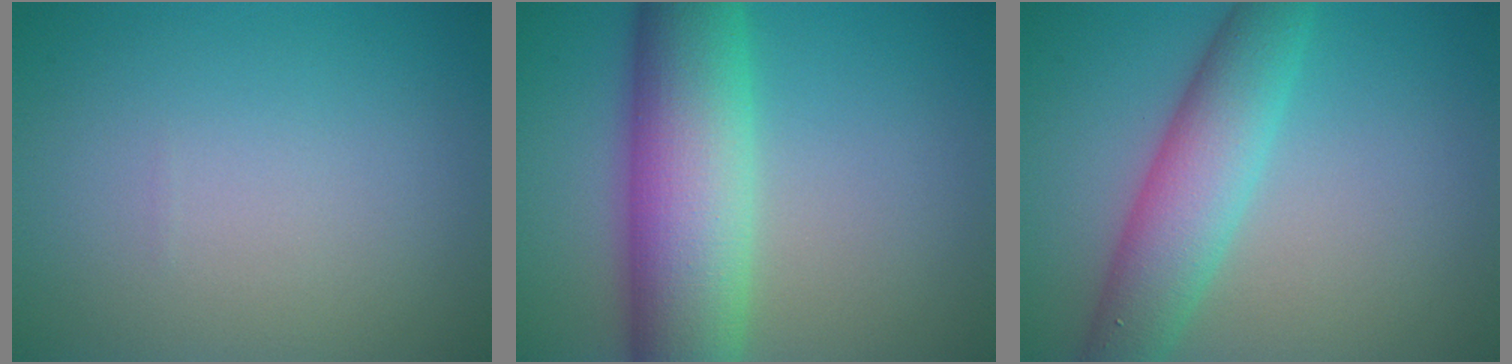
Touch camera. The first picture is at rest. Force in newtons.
{"total": 10.7, "press": 10.7, "slide": 0.2}
{"total": 5.7, "press": 5.7, "slide": 0.1}